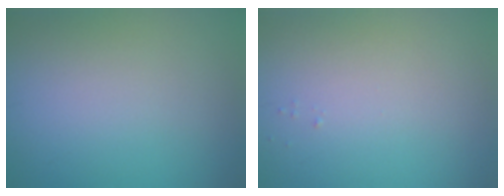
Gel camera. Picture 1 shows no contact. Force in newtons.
{"total": 0.0}